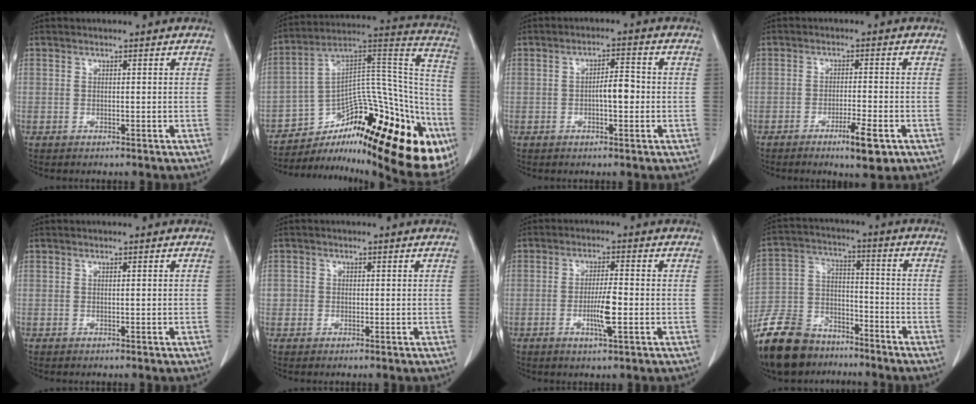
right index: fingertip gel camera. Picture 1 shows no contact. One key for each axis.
{"total": 30.5, "fx": -19.2, "fy": 10.5, "fz": 21.3, "tx": -0.192, "ty": 0.052, "tz": -0.261}
{"total": 3.8, "fx": -0.6, "fy": 1.2, "fz": 3.6, "tx": -0.059, "ty": 0.009, "tz": -0.009}
{"total": 5.4, "fx": -2.9, "fy": 0.7, "fz": 4.5, "tx": -0.074, "ty": -0.006, "tz": -0.043}
{"total": 0.0}
{"total": 1.5, "fx": -0.3, "fy": 1.5, "fz": 0.2, "tx": 0.006, "ty": 0.006, "tz": -0.009}
{"total": 5.0, "fx": -1.5, "fy": 0.4, "fz": 4.8, "tx": -0.089, "ty": -0.006, "tz": -0.026}
{"total": 18.1, "fx": -14.2, "fy": 8.8, "fz": 7.0, "tx": -0.180, "ty": -0.001, "tz": -0.254}